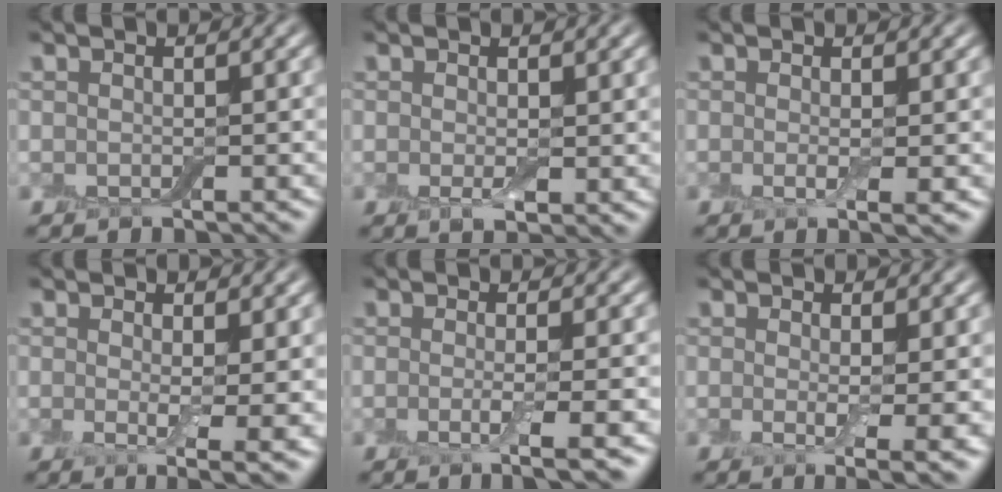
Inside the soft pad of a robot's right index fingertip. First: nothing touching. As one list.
[{"total": 1.6, "force": [0.0, 0.8, 1.4], "torque": [-0.024, -0.007, 0.002]}, {"total": 1.7, "force": [0.0, 0.2, 1.7], "torque": [-0.030, -0.007, -0.002]}, {"total": 4.1, "force": [0.5, 0.9, 3.9], "torque": [-0.058, -0.018, 0.010]}, {"total": 3.4, "force": [-0.6, 0.8, 3.3], "torque": [-0.047, -0.008, -0.012]}, {"total": 3.4, "force": [0.2, 0.6, 3.4], "torque": [-0.051, -0.015, 0.006]}]